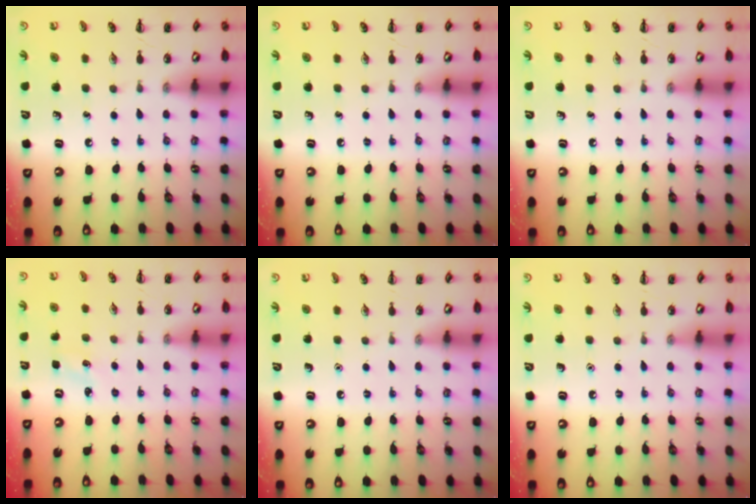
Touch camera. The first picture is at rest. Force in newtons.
{"total": 0.0}
{"total": 0.0}
{"total": 1.5, "press": 1.4, "slide": 0.4}
{"total": 1.6, "press": 1.6, "slide": 0.1}
{"total": 1.6, "press": 1.6, "slide": 0.1}